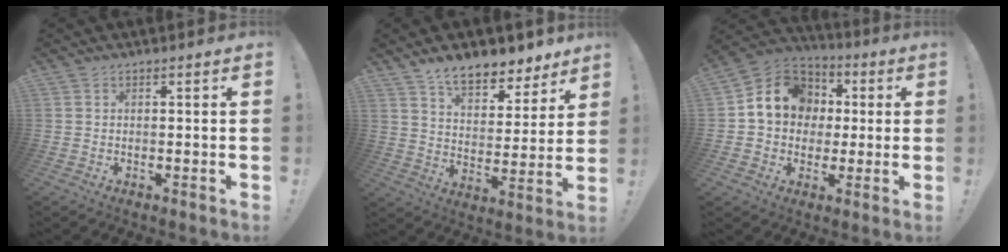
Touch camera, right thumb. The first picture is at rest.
{"total": 11.0, "force": [9.0, 4.7, 4.2], "torque": [-0.066, -0.069, 0.164]}
{"total": 14.2, "force": [2.7, 12.3, 6.6], "torque": [-0.088, 0.005, 0.061]}